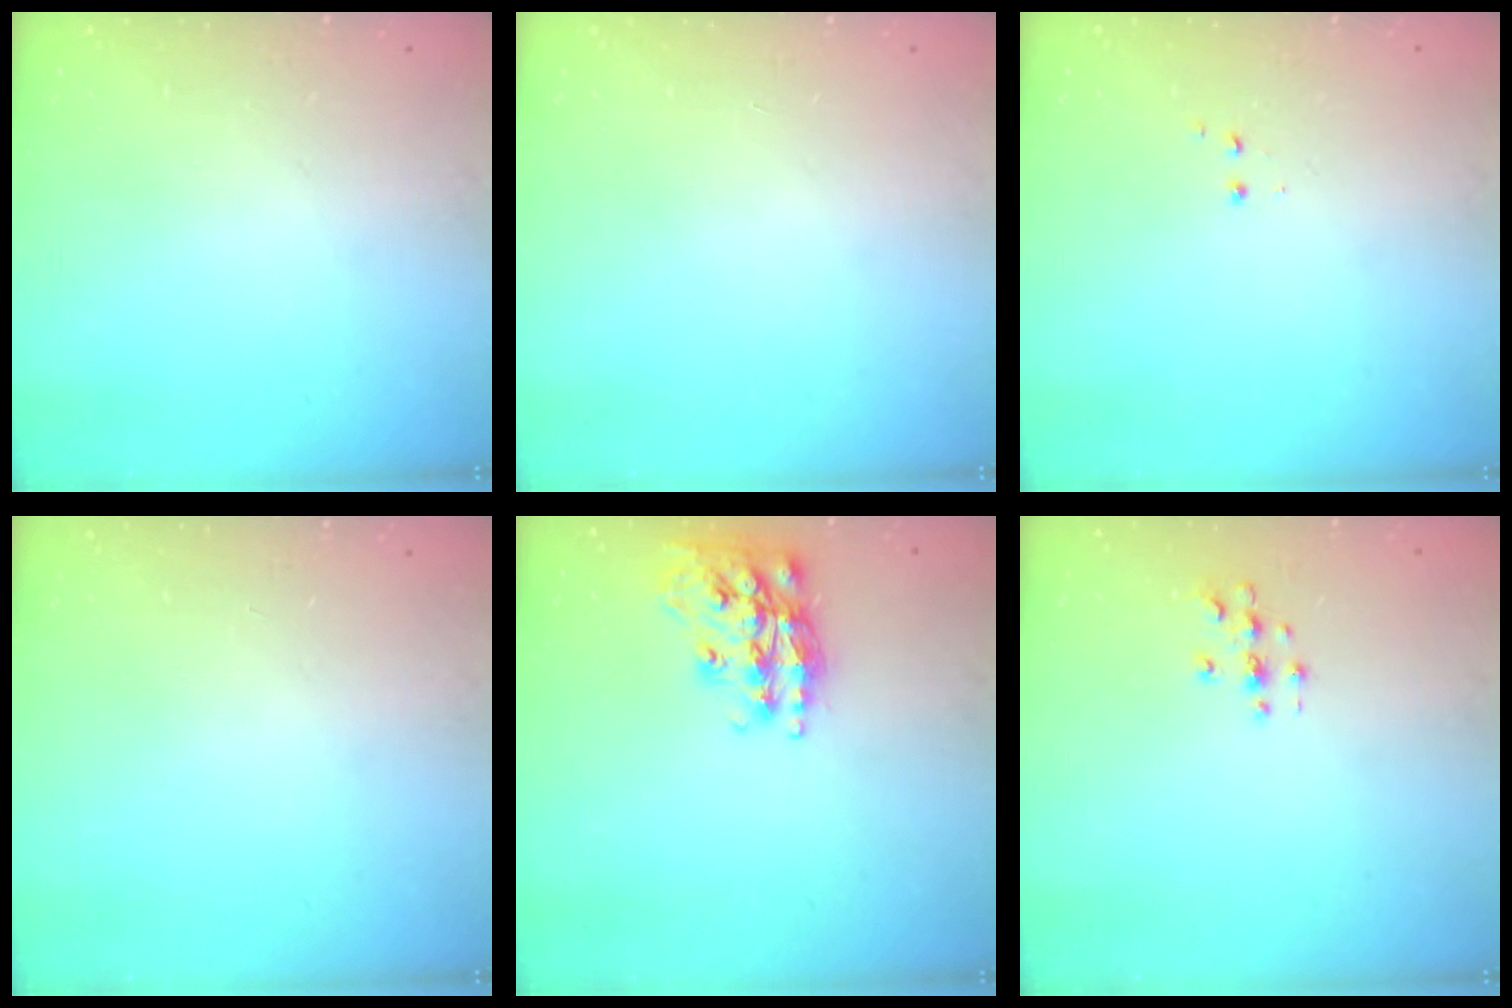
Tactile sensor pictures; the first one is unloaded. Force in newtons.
{"total": 0.0}
{"total": 1.2, "press": 1.1, "slide": 0.5}
{"total": 0.0}
{"total": 18.2, "press": 18.1, "slide": 1.1}
{"total": 2.8, "press": 2.8, "slide": 0.2}